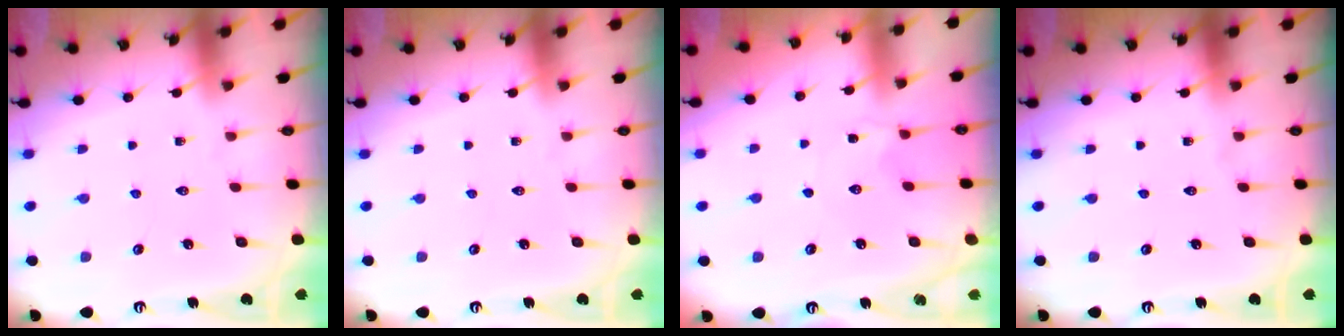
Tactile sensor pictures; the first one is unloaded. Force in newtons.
{"total": 0.0}
{"total": 3.0, "press": 3.0, "slide": 0.5}
{"total": 0.0}